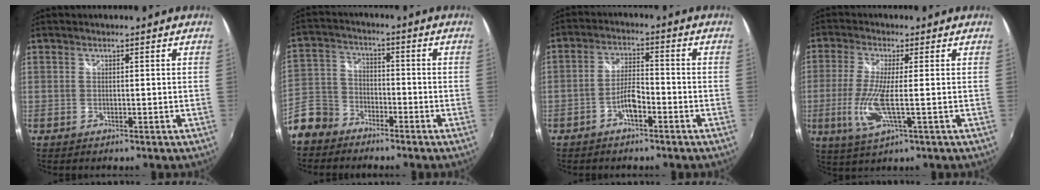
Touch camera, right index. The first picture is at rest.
{"total": 11.6, "force": [-7.6, 7.9, 3.6], "torque": [-0.106, 0.017, -0.152]}
{"total": 4.8, "force": [-2.8, 1.5, 3.6], "torque": [-0.076, 0.010, -0.050]}
{"total": 8.8, "force": [-1.7, 1.2, 8.6], "torque": [-0.187, -0.013, -0.034]}